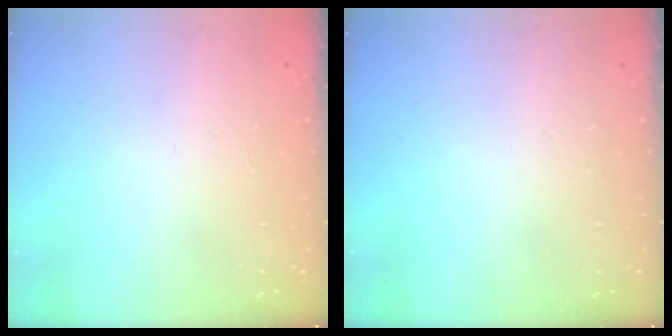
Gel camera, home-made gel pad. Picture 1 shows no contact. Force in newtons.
{"total": 0.0}